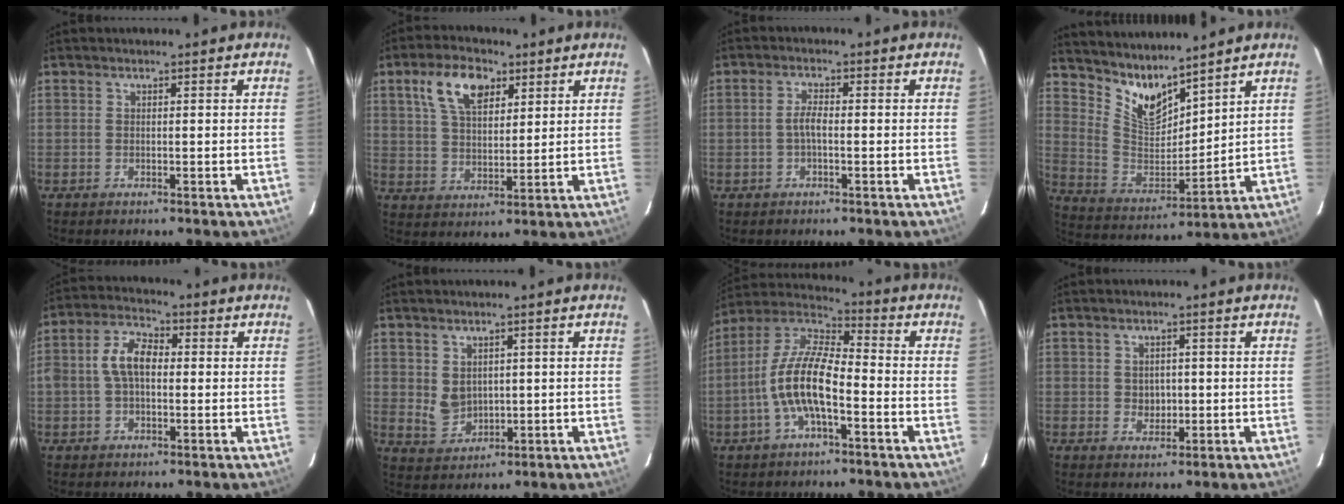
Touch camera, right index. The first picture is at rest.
{"total": 10.0, "force": [5.0, 5.3, 6.9], "torque": [-0.129, 0.021, 0.093]}
{"total": 2.4, "force": [-0.5, 0.6, 2.2], "torque": [-0.048, 0.006, -0.010]}
{"total": 10.6, "force": [9.2, 2.9, 4.4], "torque": [-0.096, -0.015, 0.185]}
{"total": 7.3, "force": [0.1, 4.4, 5.7], "torque": [-0.113, 0.021, 0.000]}
{"total": 4.6, "force": [1.2, 3.8, 2.3], "torque": [-0.041, 0.000, 0.037]}
{"total": 12.6, "force": [-3.9, 4.2, 11.2], "torque": [-0.231, 0.006, -0.078]}
{"total": 2.9, "force": [-0.1, 2.6, 1.3], "torque": [-0.018, 0.003, 0.002]}